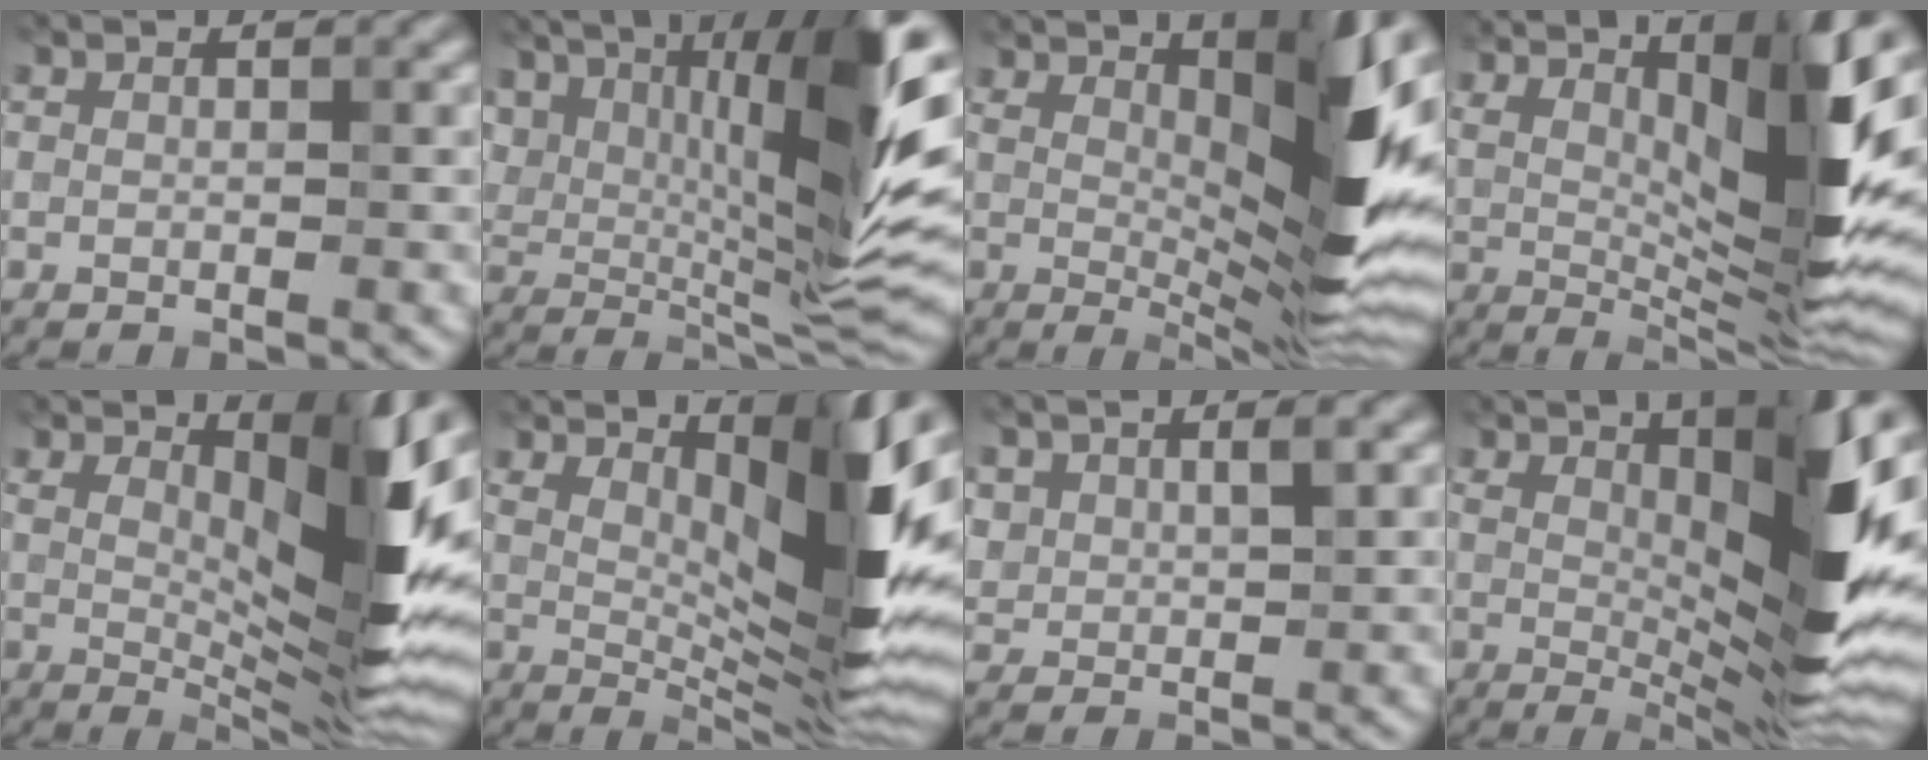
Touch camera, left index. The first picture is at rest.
{"total": 15.1, "force": [6.2, 4.4, 13.1], "torque": [-0.196, -0.002, 0.100]}
{"total": 14.8, "force": [3.2, 3.4, 14.0], "torque": [-0.172, -0.004, 0.048]}
{"total": 17.1, "force": [6.6, 3.7, 15.3], "torque": [-0.217, 0.010, 0.115]}
{"total": 14.4, "force": [3.8, 3.1, 13.5], "torque": [-0.165, -0.001, 0.057]}
{"total": 15.7, "force": [5.2, 3.4, 14.4], "torque": [-0.184, 0.011, 0.087]}
{"total": 2.2, "force": [1.2, 1.4, 1.3], "torque": [-0.029, -0.004, 0.027]}
{"total": 16.5, "force": [3.6, 3.8, 15.7], "torque": [-0.199, 0.007, 0.056]}